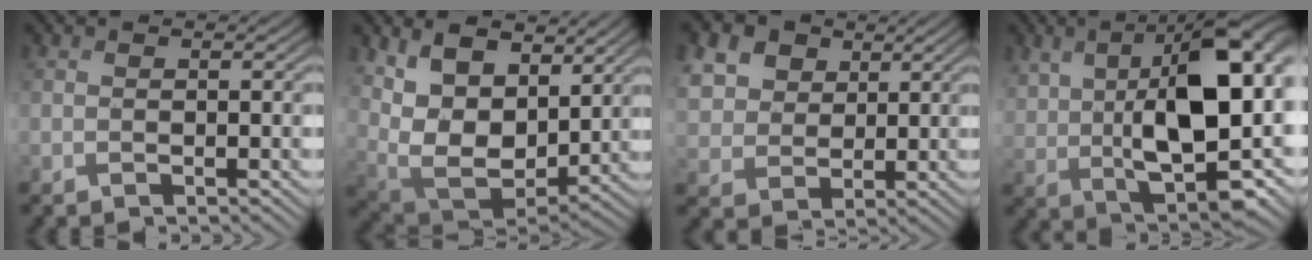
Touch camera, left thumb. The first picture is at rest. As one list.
[{"total": 11.3, "force": [5.9, 6.4, 7.2], "torque": [-0.174, -0.011, 0.110]}, {"total": 9.6, "force": [5.0, 6.9, 4.4], "torque": [-0.167, 0.020, 0.105]}, {"total": 15.6, "force": [2.3, 7.4, 13.5], "torque": [-0.227, -0.002, 0.043]}]